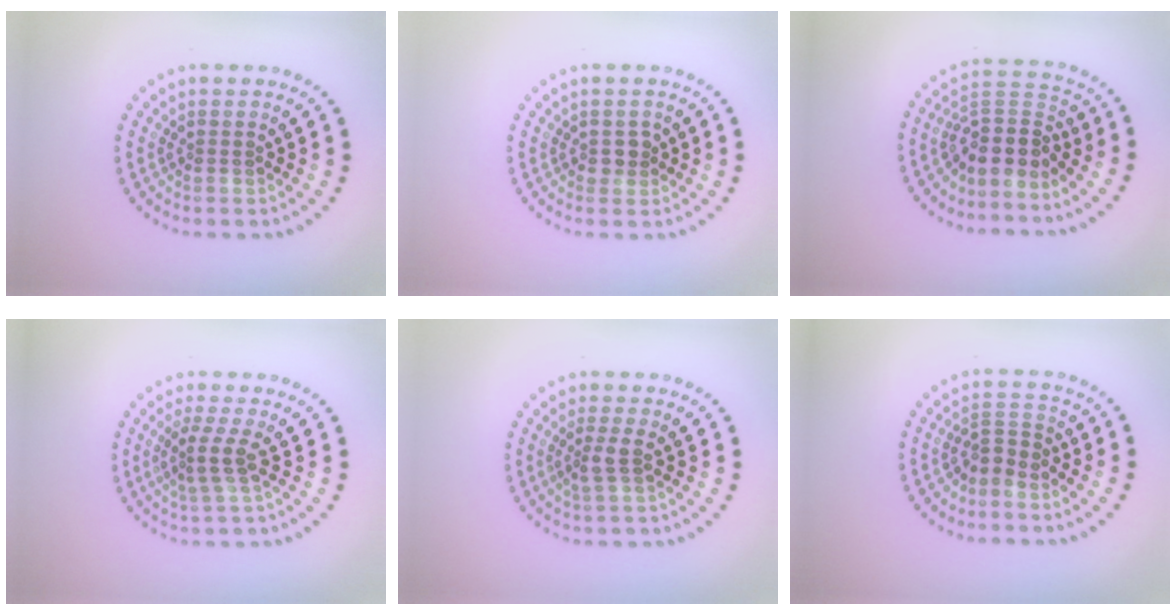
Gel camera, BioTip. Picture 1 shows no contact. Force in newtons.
{"total": 1.3, "press": 1.1, "slide": 0.6}
{"total": 4.1, "press": 3.0, "slide": 2.8}
{"total": 2.5, "press": 1.8, "slide": 1.7}
{"total": 1.7, "press": 1.4, "slide": 1.0}
{"total": 2.3, "press": 1.5, "slide": 1.7}